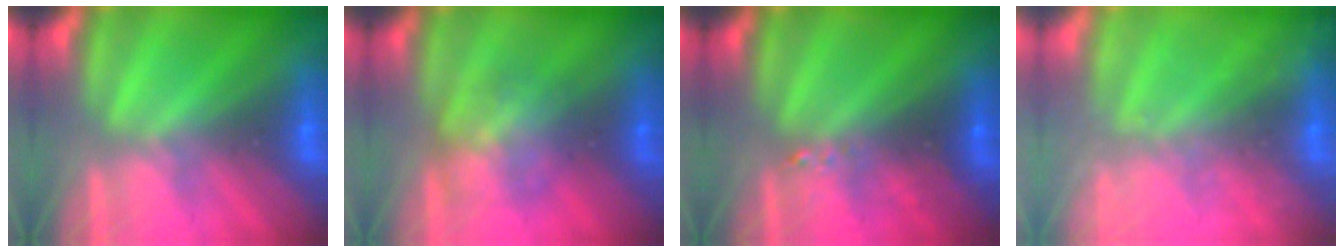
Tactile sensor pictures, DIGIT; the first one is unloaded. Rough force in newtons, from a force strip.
{"total": 3.0}
{"total": 2.5}
{"total": 2.3}